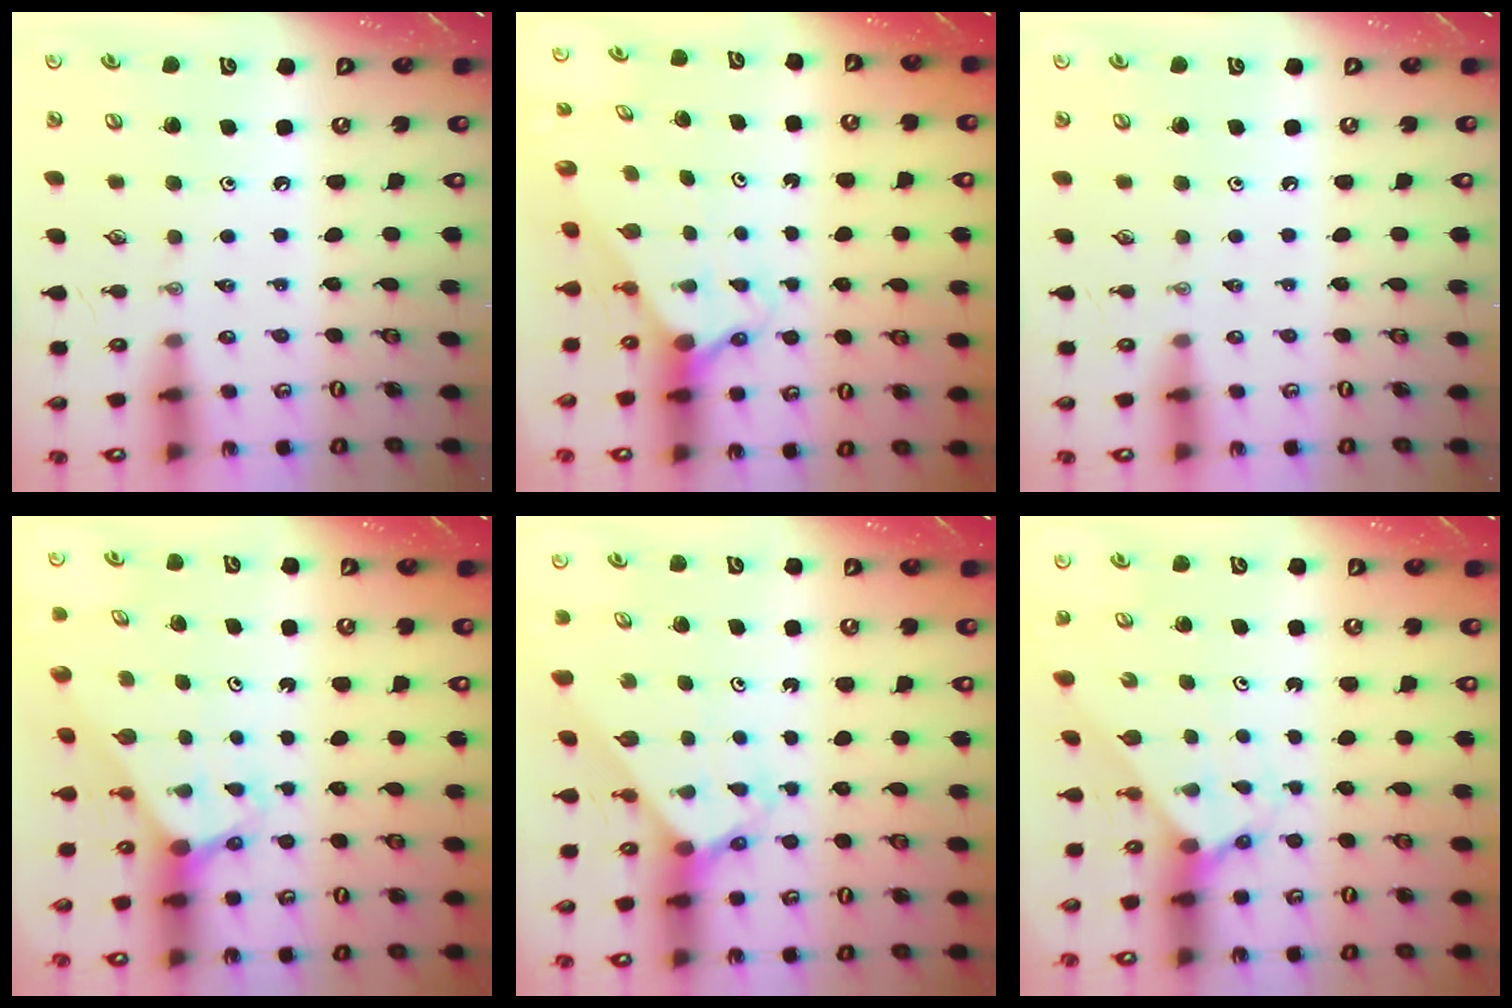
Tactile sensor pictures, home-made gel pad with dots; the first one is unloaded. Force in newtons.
{"total": 2.1, "press": 2.1, "slide": 0.2}
{"total": 0.0}
{"total": 2.8, "press": 2.8, "slide": 0.2}
{"total": 2.7, "press": 2.7, "slide": 0.2}
{"total": 2.7, "press": 2.7, "slide": 0.2}